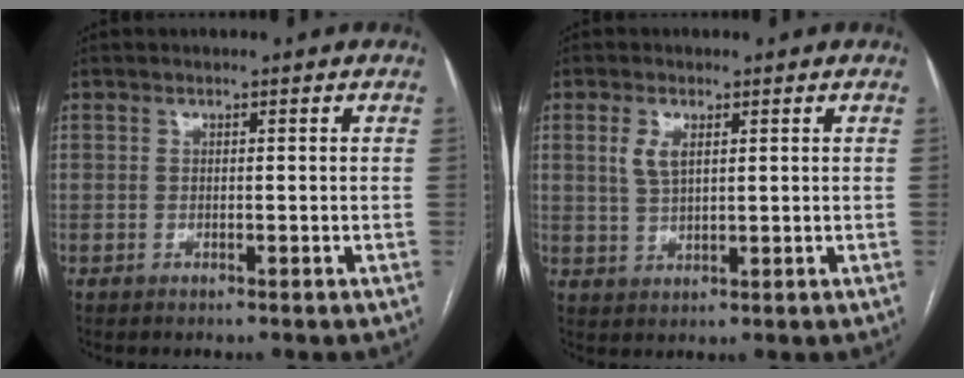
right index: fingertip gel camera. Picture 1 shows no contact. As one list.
[{"total": 3.6, "force": [1.4, 1.6, 2.9], "torque": [-0.063, 0.002, 0.031]}]